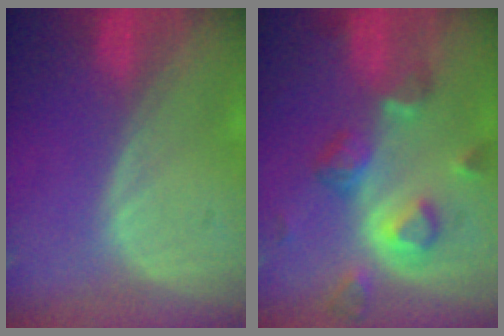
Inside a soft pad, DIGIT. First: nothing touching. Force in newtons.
{"total": 8.2, "press": 7.3, "slide": 3.7}